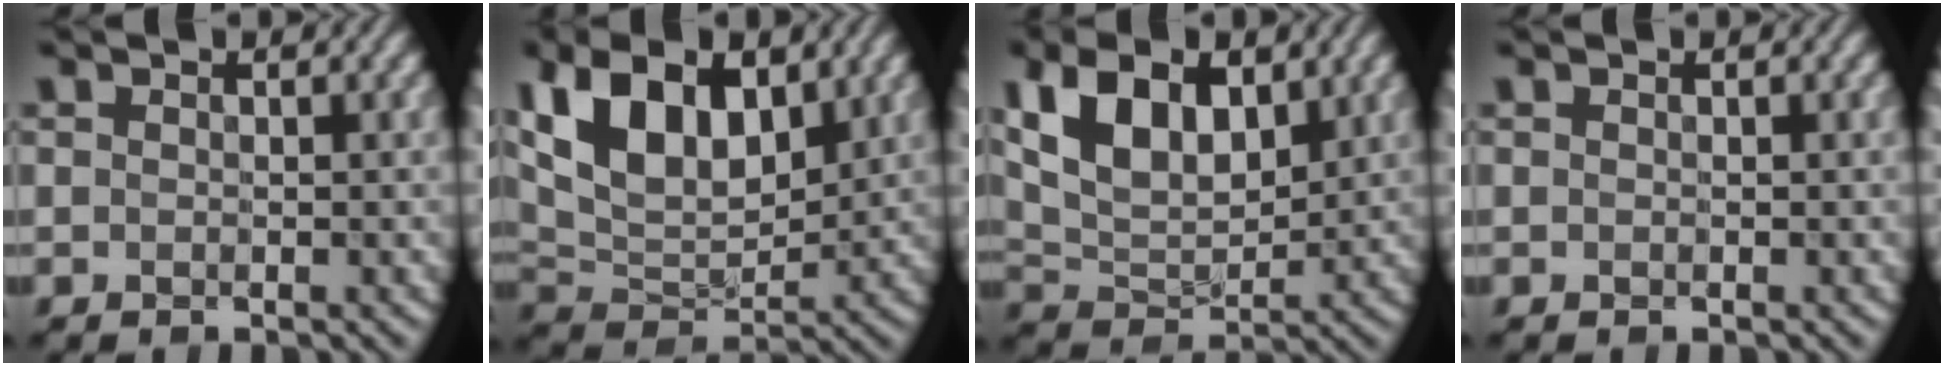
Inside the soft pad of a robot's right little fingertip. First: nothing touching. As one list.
[{"total": 10.0, "force": [3.4, 5.8, 7.4], "torque": [-0.162, 0.004, 0.063]}, {"total": 7.8, "force": [2.7, 4.5, 5.7], "torque": [-0.127, 0.002, 0.053]}, {"total": 0.0}]